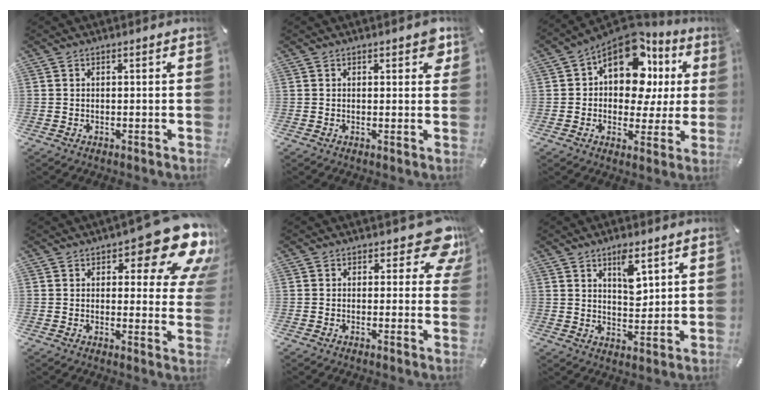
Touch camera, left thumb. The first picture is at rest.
{"total": 3.3, "force": [1.7, 1.8, 2.2], "torque": [-0.018, -0.003, 0.022]}
{"total": 15.5, "force": [6.5, 9.7, 10.2], "torque": [-0.163, -0.045, 0.113]}
{"total": 15.5, "force": [8.9, 6.0, 11.1], "torque": [-0.139, -0.063, 0.150]}
{"total": 9.1, "force": [5.0, 4.2, 6.3], "torque": [-0.057, -0.034, 0.081]}
{"total": 7.5, "force": [4.3, 4.1, 4.6], "torque": [-0.055, -0.024, 0.069]}